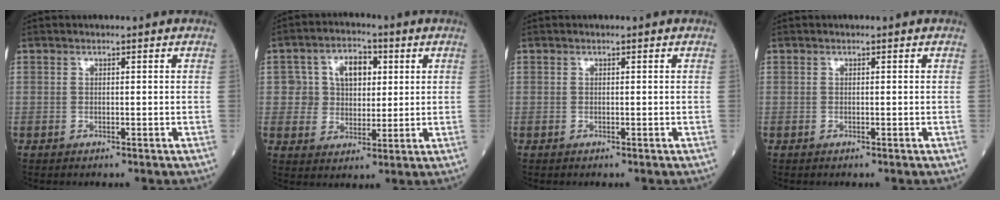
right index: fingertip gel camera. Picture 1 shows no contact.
{"total": 7.3, "force": [2.1, 5.6, 4.3], "torque": [-0.064, 0.022, 0.040]}
{"total": 0.0}
{"total": 0.0}